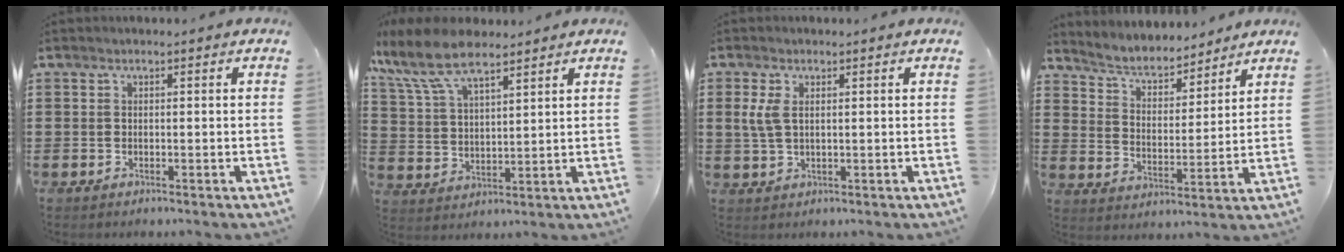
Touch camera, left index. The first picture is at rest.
{"total": 9.6, "force": [7.2, 3.5, 5.3], "torque": [-0.135, -0.019, 0.130]}
{"total": 3.6, "force": [0.9, 1.7, 3.0], "torque": [-0.080, 0.001, 0.011]}
{"total": 4.9, "force": [4.8, 0.9, 0.8], "torque": [-0.041, -0.033, 0.080]}